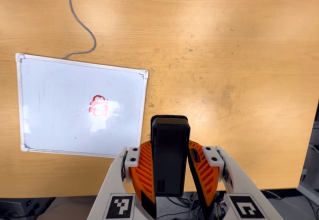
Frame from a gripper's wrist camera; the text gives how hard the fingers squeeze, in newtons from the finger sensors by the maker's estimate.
{"total": 6.1, "left": 4.8, "right": 7.4}